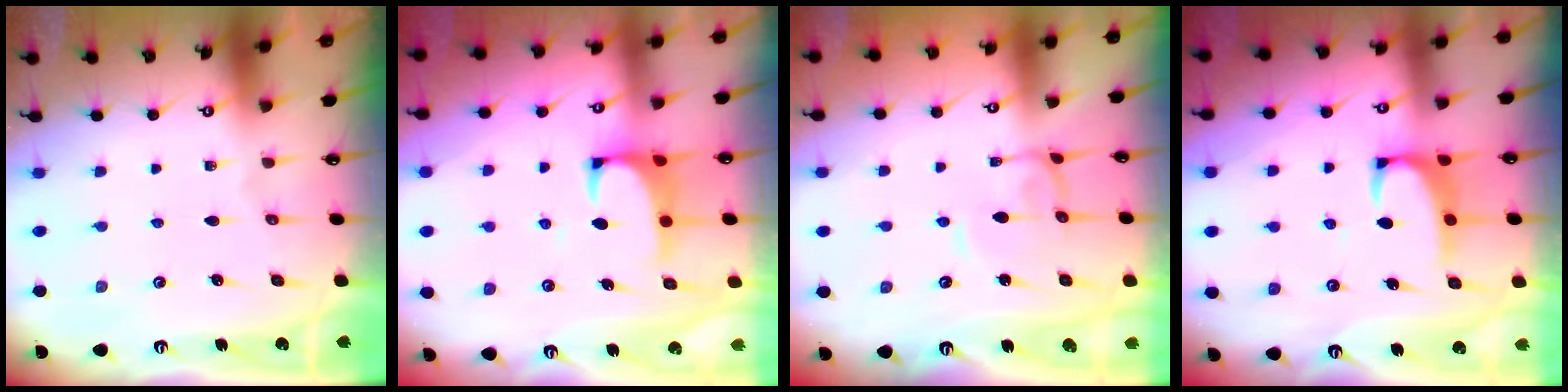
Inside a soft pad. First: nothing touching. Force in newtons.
{"total": 1.5, "press": 1.2, "slide": 0.8}
{"total": 1.1, "press": 1.1, "slide": 0.2}
{"total": 2.5, "press": 2.4, "slide": 0.8}